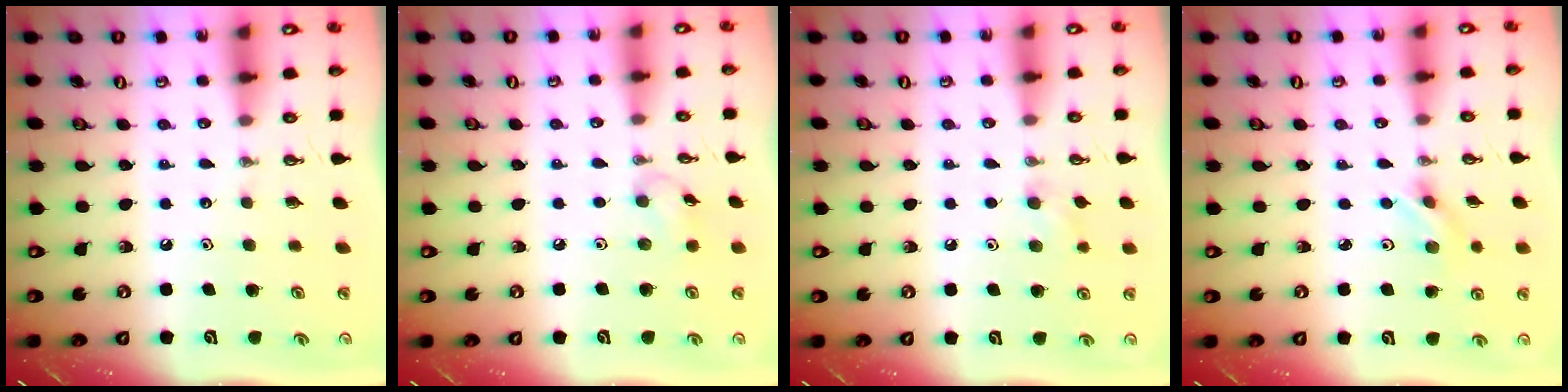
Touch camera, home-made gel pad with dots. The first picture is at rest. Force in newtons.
{"total": 6.0, "press": 6.0, "slide": 0.8}
{"total": 6.5, "press": 6.4, "slide": 1.4}
{"total": 2.6, "press": 2.4, "slide": 0.8}